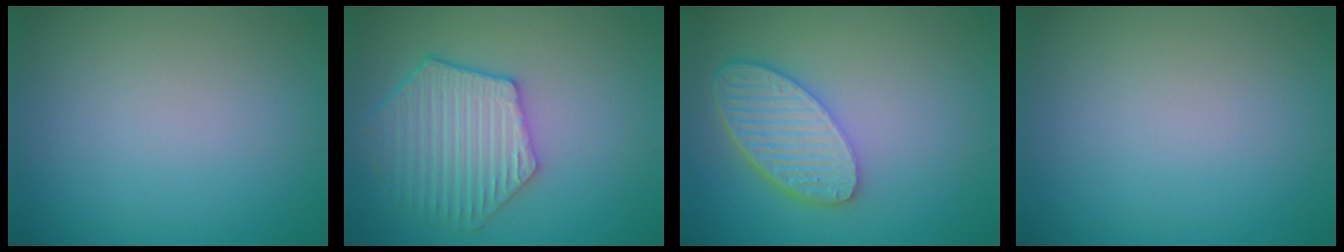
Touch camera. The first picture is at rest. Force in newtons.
{"total": 5.3, "press": 4.9, "slide": 2.0}
{"total": 5.6, "press": 4.5, "slide": 3.4}
{"total": 0.0}